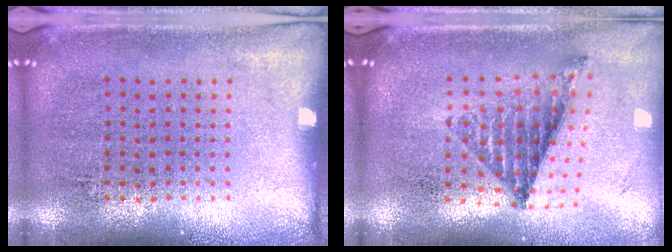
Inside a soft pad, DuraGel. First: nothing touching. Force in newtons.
{"total": 1.0, "press": 1.0, "slide": 0.2}